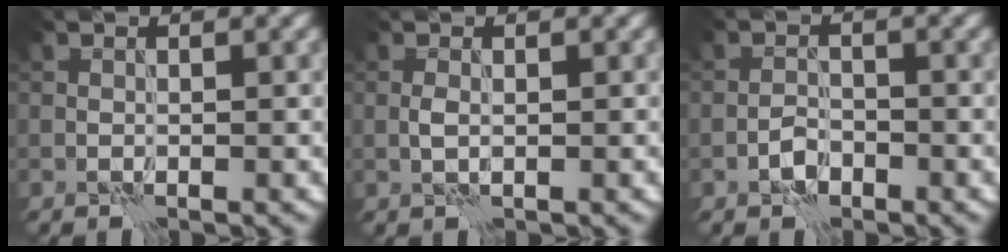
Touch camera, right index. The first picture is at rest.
{"total": 0.9, "force": [-0.2, 0.4, 0.8], "torque": [-0.019, 0.000, -0.004]}
{"total": 1.8, "force": [-1.1, 1.0, 0.9], "torque": [-0.014, 0.006, -0.024]}